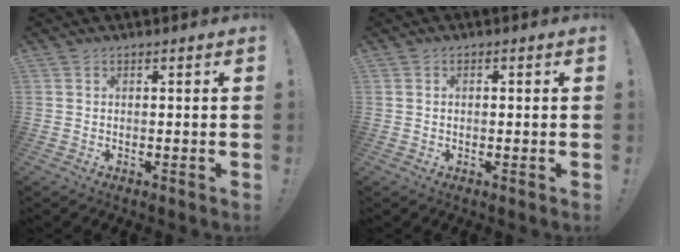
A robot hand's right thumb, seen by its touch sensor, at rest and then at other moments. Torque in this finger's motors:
{"motor_torque": [-0.02, -0.16, -0.15, 0.06, 0.06]}